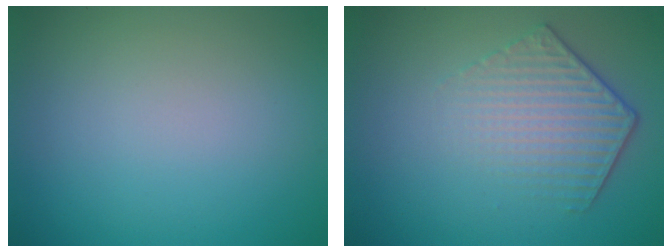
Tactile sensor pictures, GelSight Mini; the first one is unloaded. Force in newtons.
{"total": 4.5, "press": 3.2, "slide": 3.1}